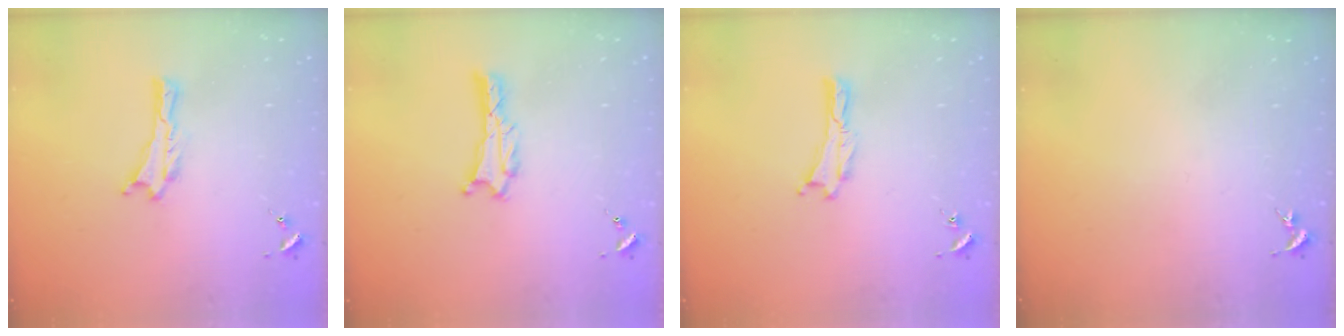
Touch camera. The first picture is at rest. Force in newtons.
{"total": 1.3, "press": 1.2, "slide": 0.1}
{"total": 0.0}
{"total": 0.0}